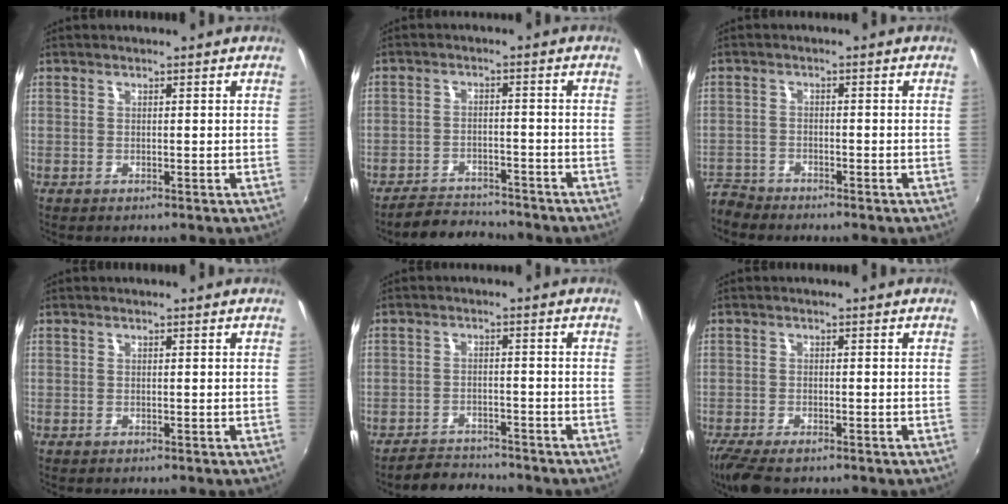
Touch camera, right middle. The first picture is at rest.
{"total": 7.5, "force": [-7.1, 2.1, 1.5], "torque": [-0.053, 0.003, -0.108]}
{"total": 5.6, "force": [-5.4, 1.6, 0.0], "torque": [-0.027, -0.007, -0.113]}
{"total": 0.0}
{"total": 5.6, "force": [-5.4, 1.6, 0.5], "torque": [-0.032, 0.005, -0.086]}
{"total": 7.7, "force": [-5.9, 2.2, 4.4], "torque": [-0.106, -0.039, -0.105]}